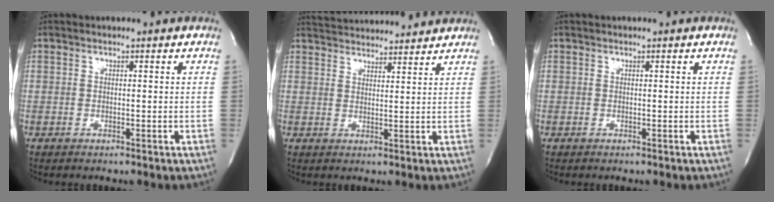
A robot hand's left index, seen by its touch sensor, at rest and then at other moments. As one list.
[{"total": 11.2, "force": [10.7, 1.4, 2.8], "torque": [-0.050, 0.022, 0.153]}, {"total": 0.0}]